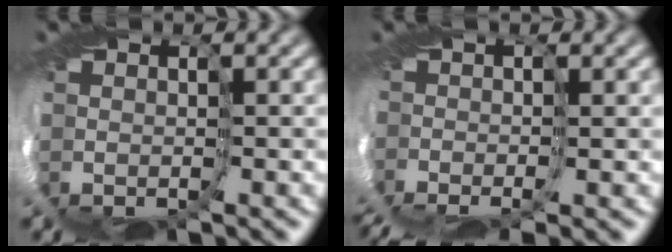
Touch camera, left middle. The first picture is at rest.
{"total": 4.6, "force": [-1.8, 1.5, 4.0], "torque": [-0.081, -0.008, -0.031]}